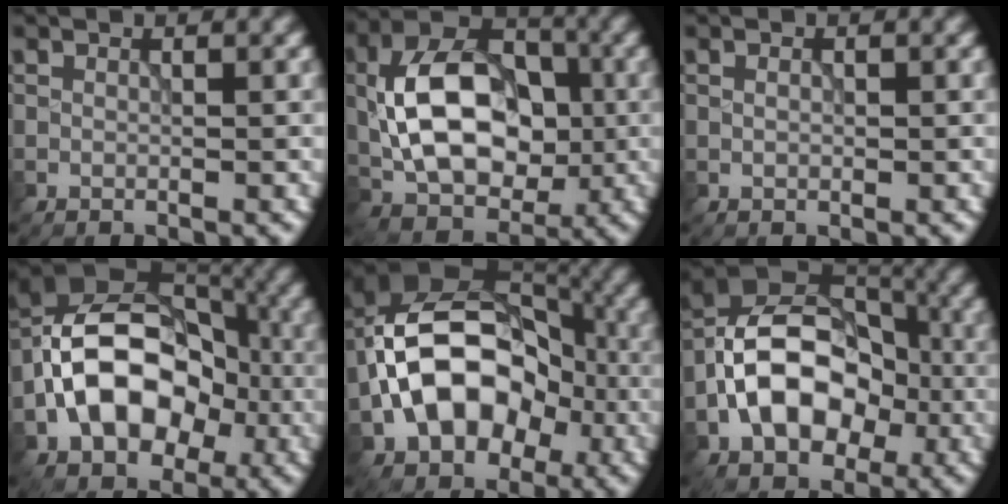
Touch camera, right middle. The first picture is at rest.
{"total": 11.1, "force": [-0.5, 7.3, 8.4], "torque": [-0.148, 0.015, -0.017]}
{"total": 0.6, "force": [0.1, 0.5, 0.4], "torque": [-0.008, 0.003, 0.001]}
{"total": 12.5, "force": [-2.6, 8.5, 8.7], "torque": [-0.134, 0.008, -0.053]}
{"total": 13.8, "force": [-2.7, 9.6, 9.5], "torque": [-0.136, 0.006, -0.051]}
{"total": 11.3, "force": [-2.6, 7.7, 7.8], "torque": [-0.130, 0.007, -0.056]}